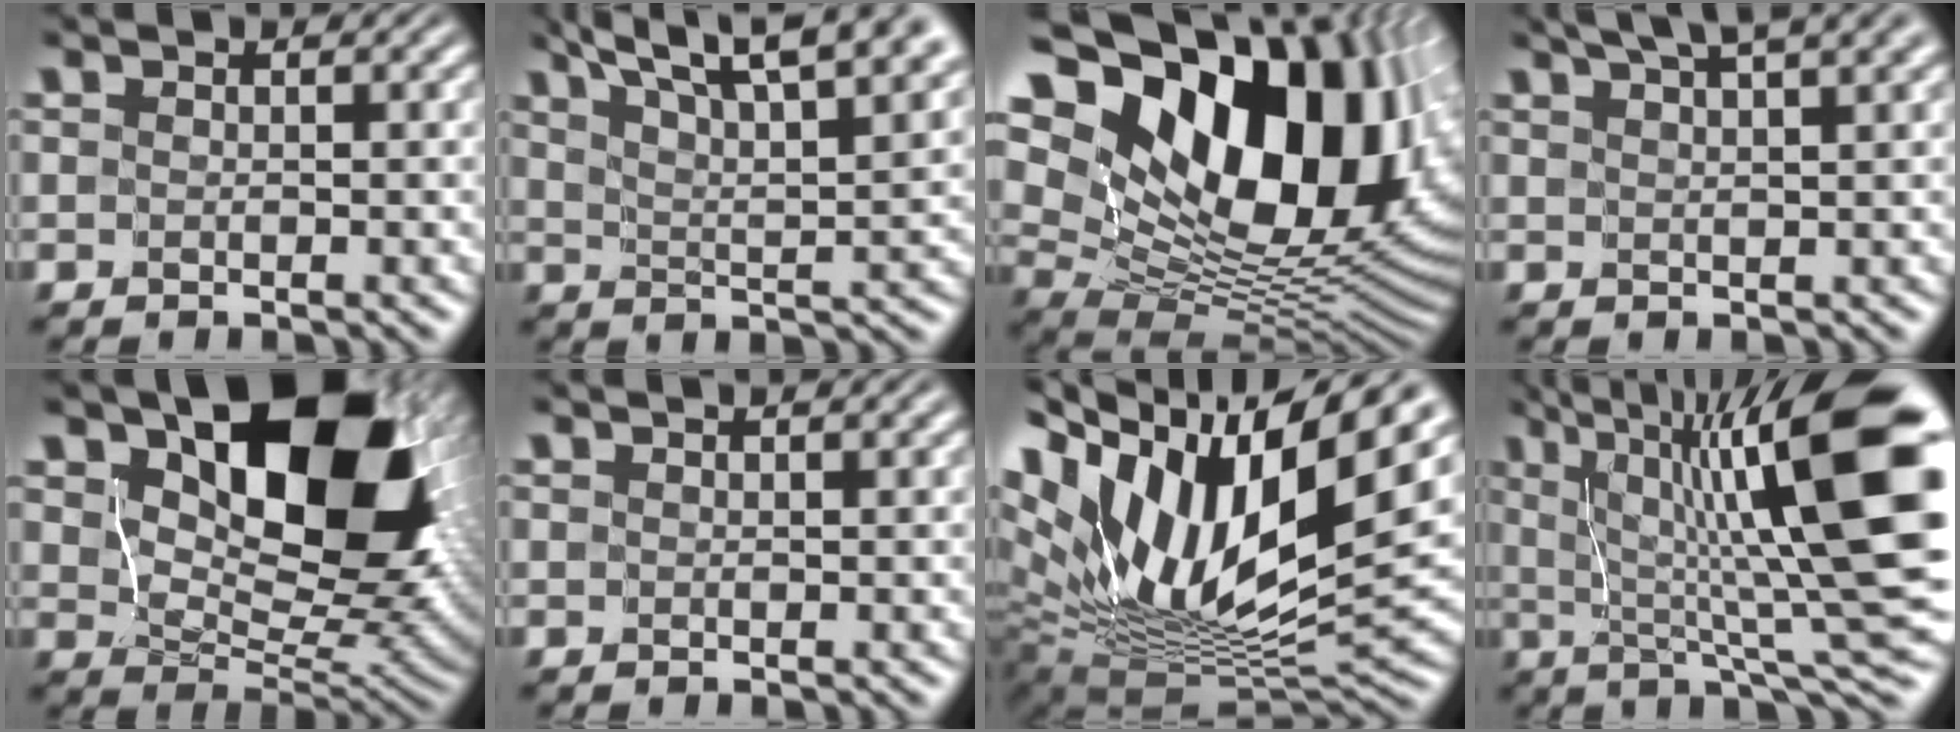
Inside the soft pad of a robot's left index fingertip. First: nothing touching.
{"total": 11.5, "force": [8.6, 3.1, 7.0], "torque": [-0.094, 0.025, 0.096]}
{"total": 19.3, "force": [7.1, 12.0, 13.3], "torque": [-0.231, 0.015, 0.141]}
{"total": 6.1, "force": [4.7, 1.2, 3.8], "torque": [-0.030, 0.026, 0.043]}
{"total": 15.0, "force": [6.1, 8.3, 10.9], "torque": [-0.156, -0.006, 0.109]}
{"total": 1.0, "force": [0.9, 0.0, 0.5], "torque": [-0.007, -0.003, 0.007]}
{"total": 17.6, "force": [5.9, 9.0, 14.0], "torque": [-0.280, 0.012, 0.104]}
{"total": 16.8, "force": [4.6, 3.7, 15.8], "torque": [-0.223, 0.014, 0.088]}